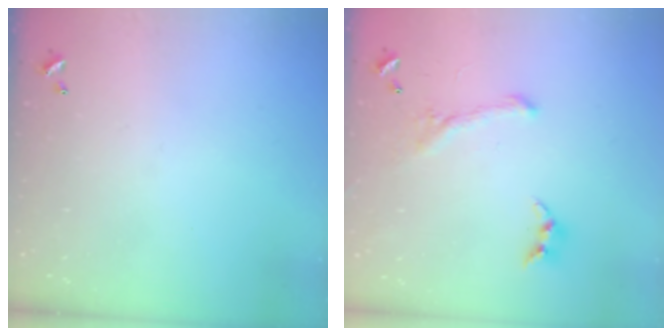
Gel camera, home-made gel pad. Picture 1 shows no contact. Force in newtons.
{"total": 1.4, "press": 0.6, "slide": 1.2}